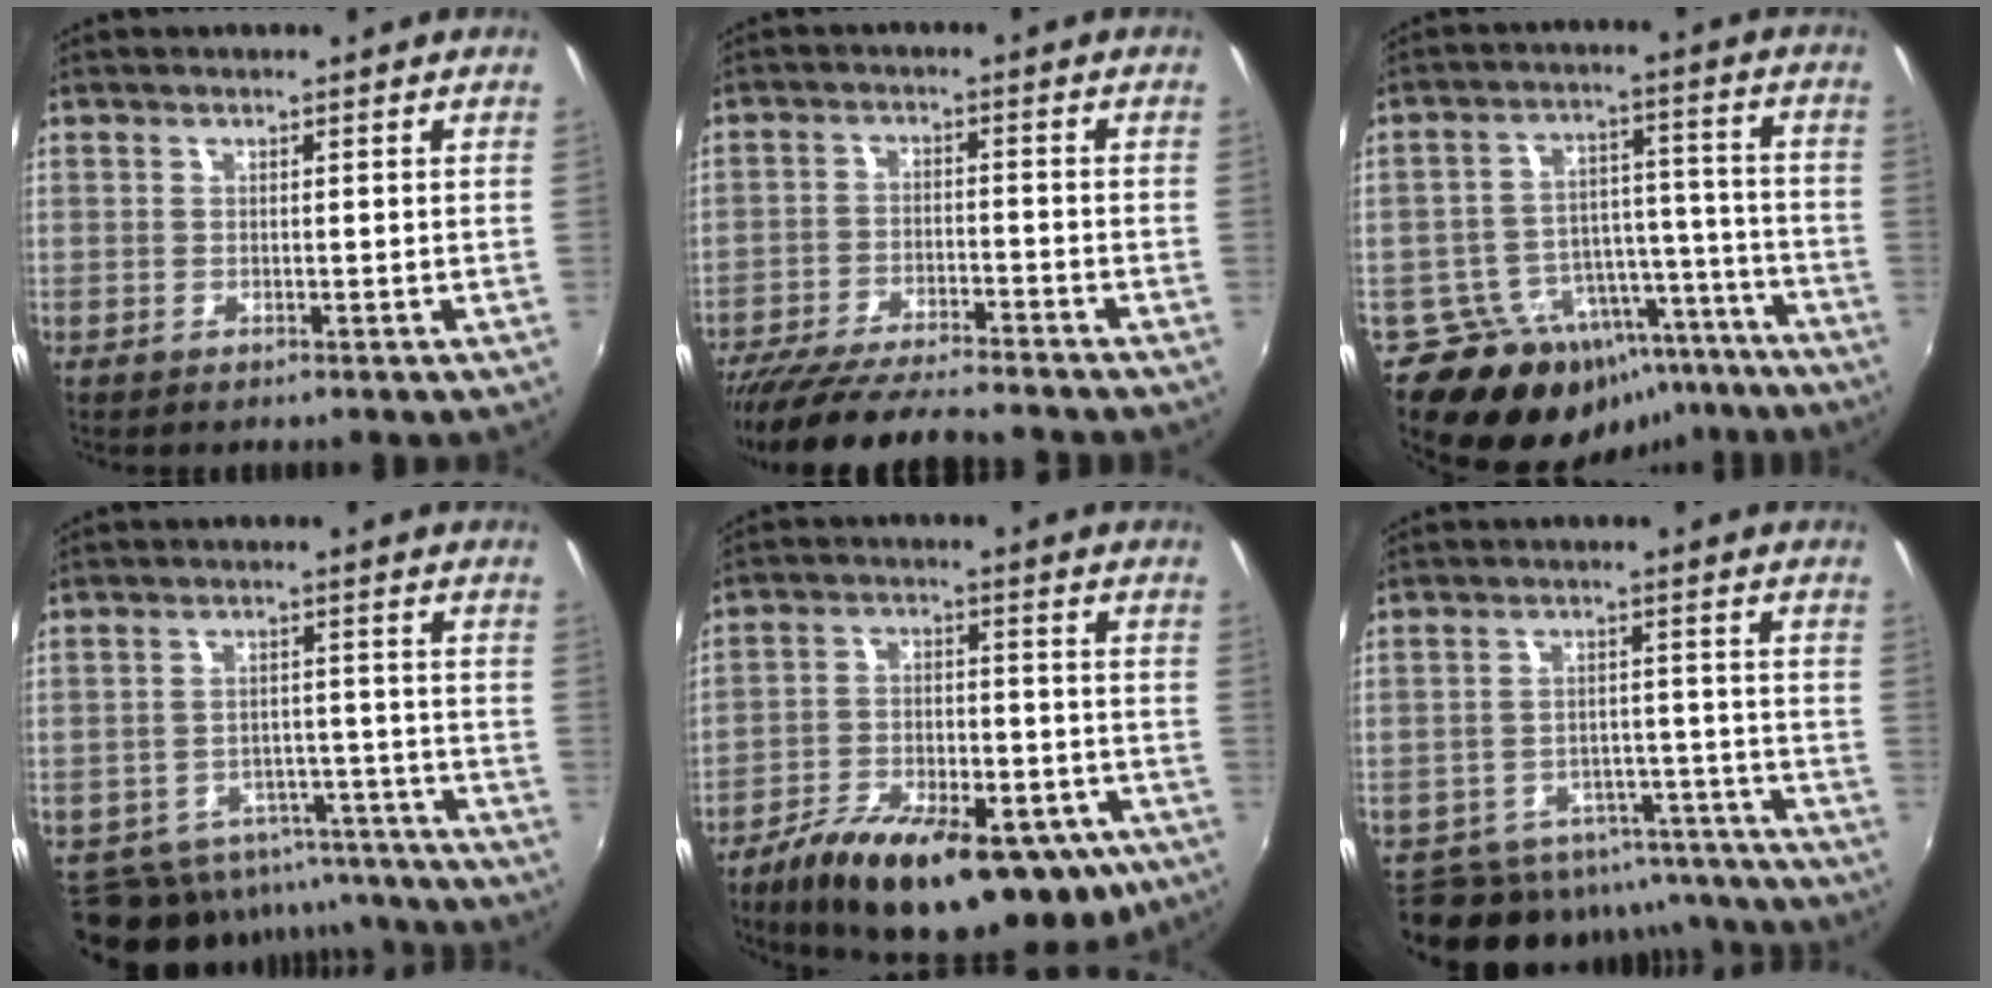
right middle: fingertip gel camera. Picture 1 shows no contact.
{"total": 15.1, "force": [-13.4, 1.7, 6.7], "torque": [-0.138, -0.026, -0.219]}
{"total": 16.6, "force": [-12.1, 10.1, 5.3], "torque": [-0.101, 0.049, -0.155]}
{"total": 15.9, "force": [-14.2, 6.2, 3.7], "torque": [-0.074, 0.026, -0.182]}
{"total": 25.6, "force": [-16.4, 10.3, 16.8], "torque": [-0.288, -0.032, -0.234]}
{"total": 15.3, "force": [-13.8, 5.9, 3.2], "torque": [-0.063, 0.031, -0.175]}